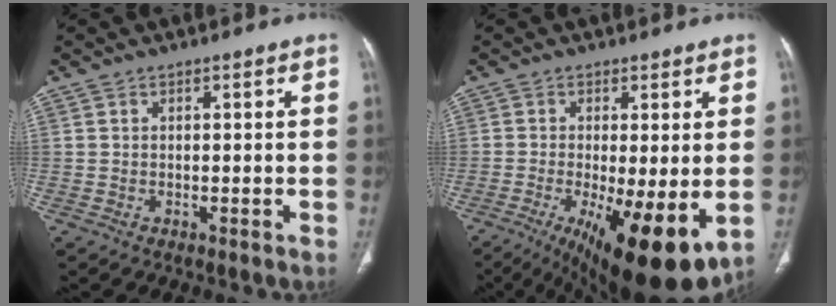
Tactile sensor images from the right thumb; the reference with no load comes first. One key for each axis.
{"total": 15.9, "fx": -4.6, "fy": 4.7, "fz": 14.4, "tx": -0.202, "ty": -0.029, "tz": -0.055}